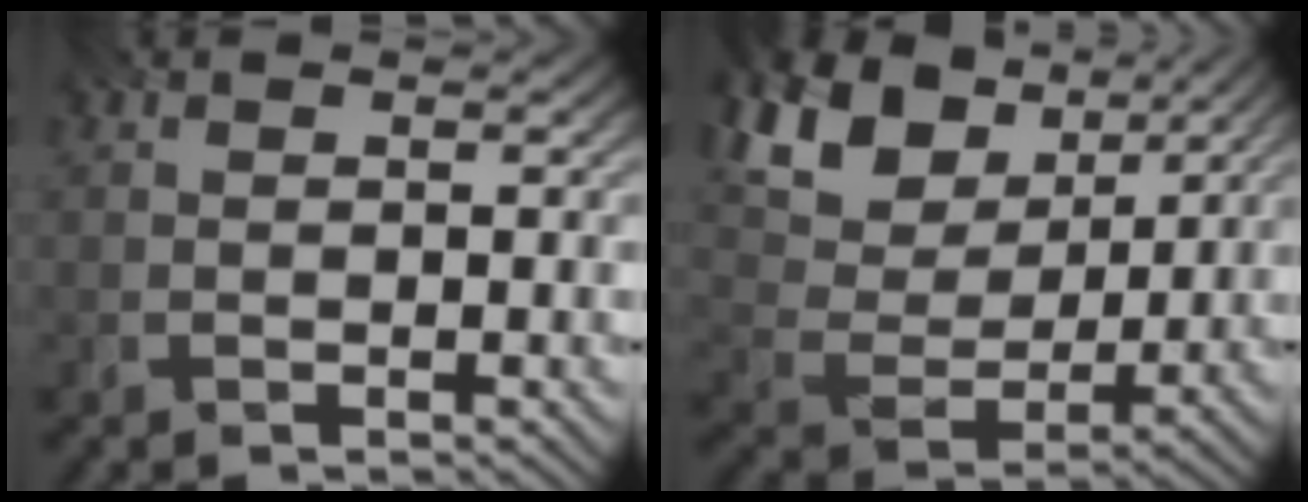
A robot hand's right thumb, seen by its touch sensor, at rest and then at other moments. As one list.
[{"total": 13.8, "force": [7.0, 8.6, 8.2], "torque": [-0.211, 0.023, 0.102]}]